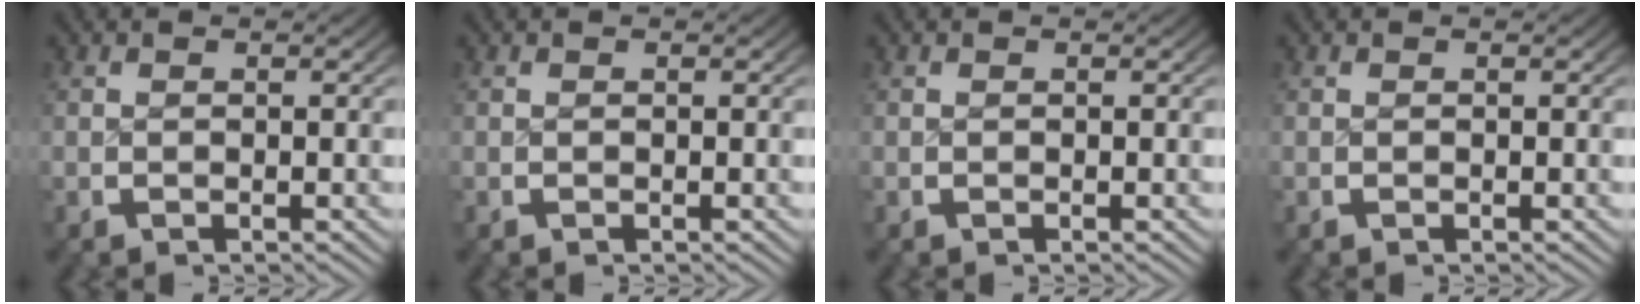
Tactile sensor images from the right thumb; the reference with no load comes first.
{"total": 0.0}
{"total": 0.0}
{"total": 0.0}